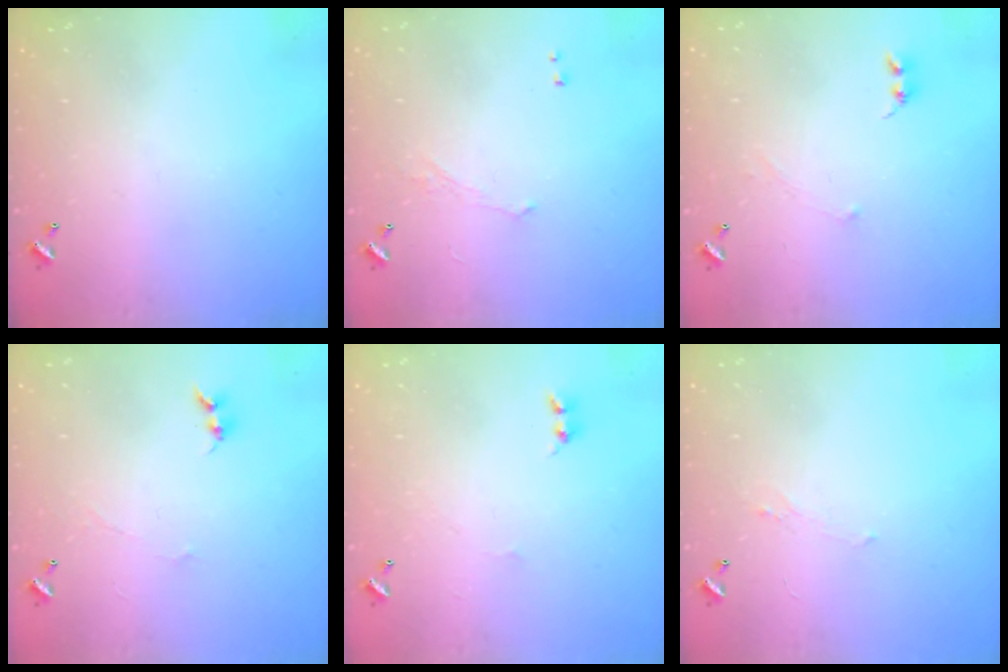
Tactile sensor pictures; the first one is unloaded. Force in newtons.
{"total": 0.9, "press": 0.7, "slide": 0.5}
{"total": 0.6, "press": 0.3, "slide": 0.5}
{"total": 0.6, "press": 0.3, "slide": 0.5}
{"total": 1.7, "press": 1.6, "slide": 0.5}
{"total": 1.3, "press": 1.1, "slide": 0.7}